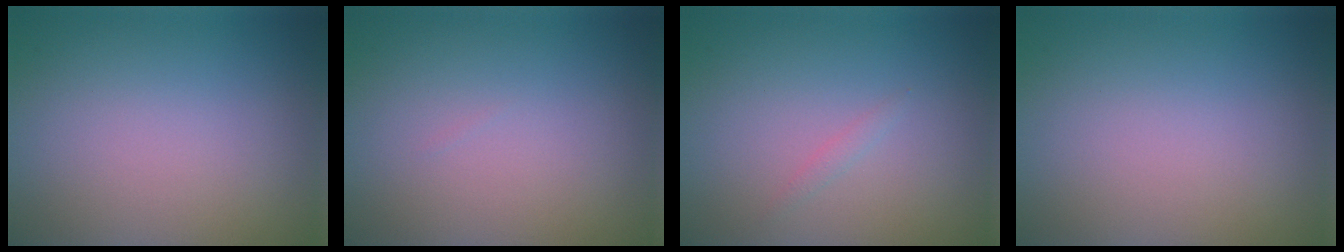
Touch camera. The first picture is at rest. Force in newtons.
{"total": 0.0}
{"total": 0.6, "press": 0.6, "slide": 0.1}
{"total": 0.0}